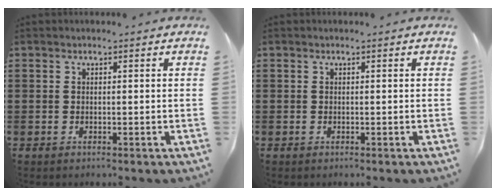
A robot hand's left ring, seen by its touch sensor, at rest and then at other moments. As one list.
[{"total": 0.0}]